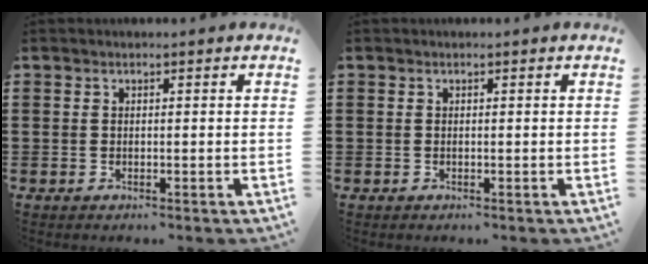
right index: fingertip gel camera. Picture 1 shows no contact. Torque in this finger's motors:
{"motor_torque": [-0.35, 0.10, 0.00, -0.01]}